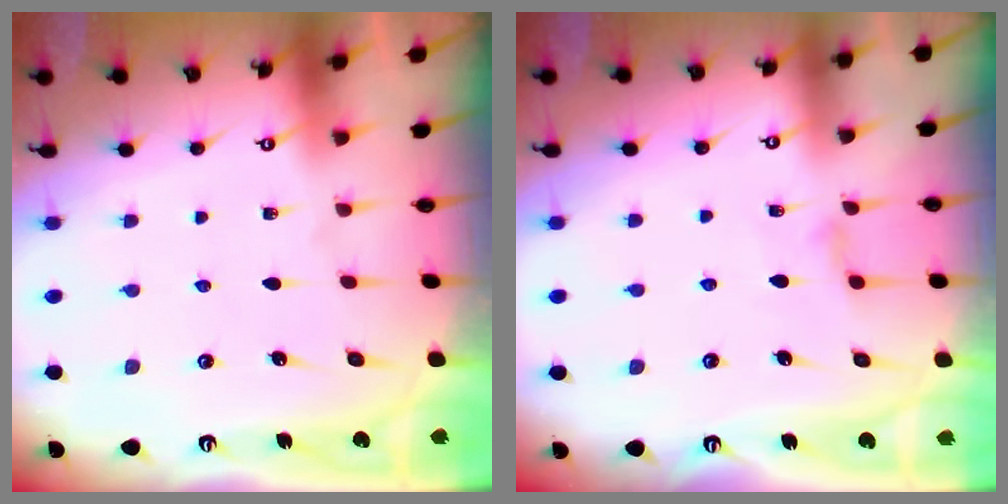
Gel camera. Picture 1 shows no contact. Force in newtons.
{"total": 3.0, "press": 2.9, "slide": 0.5}